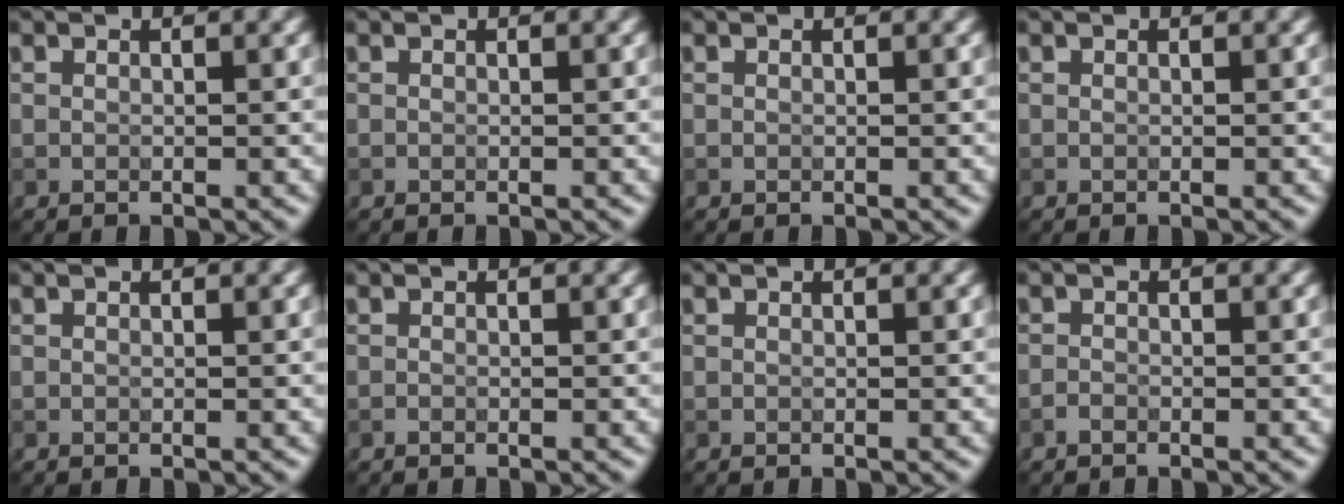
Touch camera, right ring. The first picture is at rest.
{"total": 0.0}
{"total": 0.0}
{"total": 0.0}
{"total": 0.0}
{"total": 0.0}
{"total": 0.0}
{"total": 0.6, "force": [-0.5, 0.3, 0.3], "torque": [-0.004, -0.001, -0.011]}